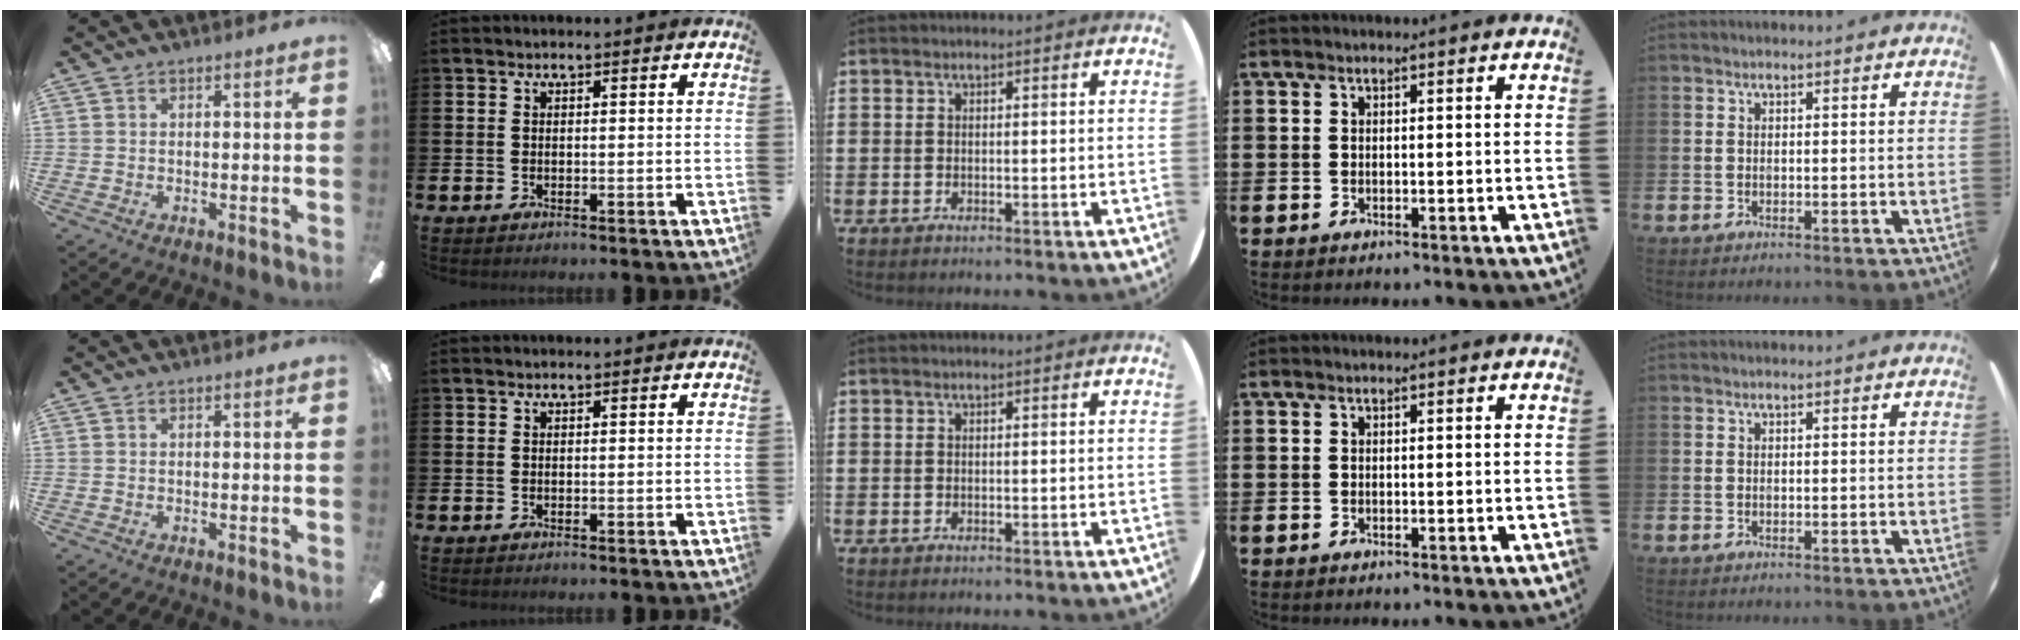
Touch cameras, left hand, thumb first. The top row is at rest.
{}